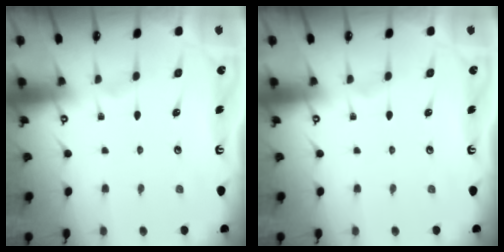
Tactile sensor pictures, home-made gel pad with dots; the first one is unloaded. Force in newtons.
{"total": 0.0}